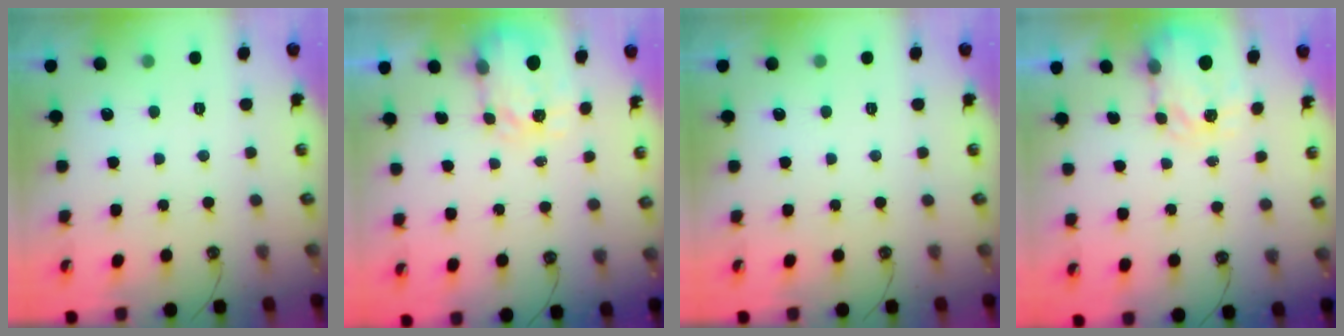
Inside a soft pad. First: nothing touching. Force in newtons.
{"total": 3.5, "press": 3.5, "slide": 0.5}
{"total": 0.0}
{"total": 3.8, "press": 3.8, "slide": 0.6}